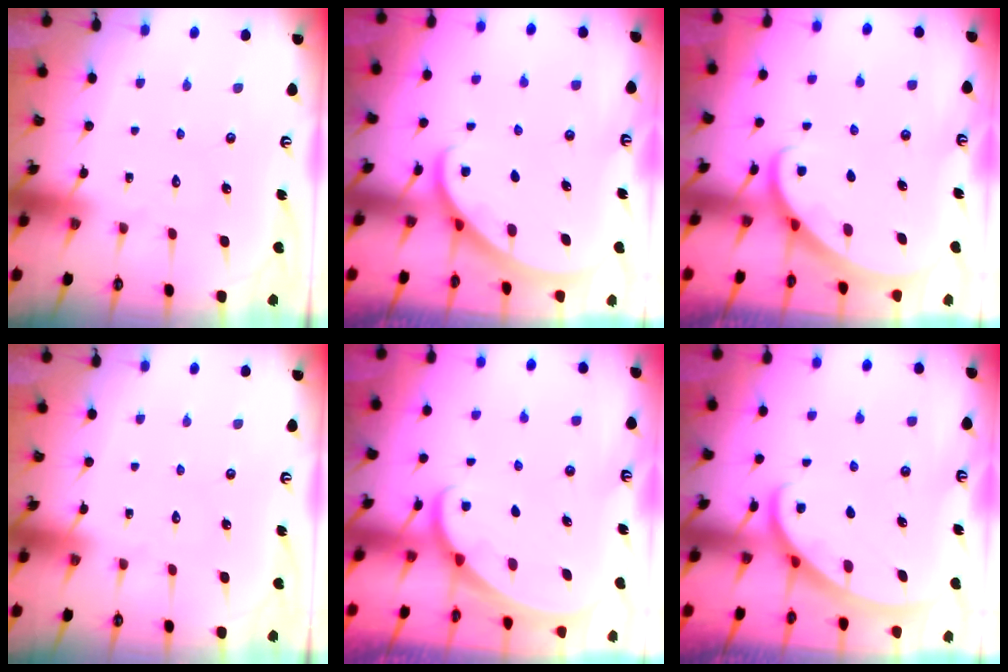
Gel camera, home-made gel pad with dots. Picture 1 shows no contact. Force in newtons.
{"total": 2.3, "press": 2.3, "slide": 0.2}
{"total": 2.7, "press": 2.7, "slide": 0.2}
{"total": 0.0}
{"total": 1.6, "press": 1.5, "slide": 0.1}
{"total": 3.0, "press": 3.0, "slide": 0.1}